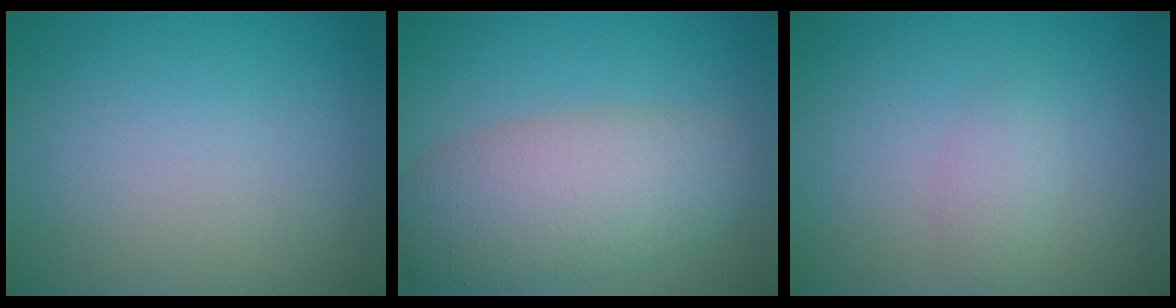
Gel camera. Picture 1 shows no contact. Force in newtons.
{"total": 7.3, "press": 7.3, "slide": 0.1}
{"total": 1.5, "press": 1.5, "slide": 0.0}